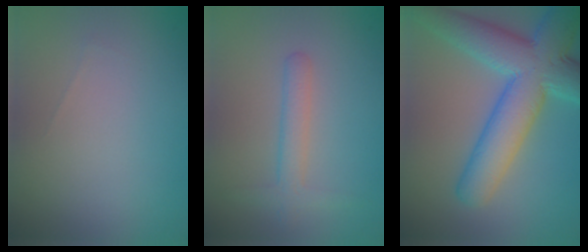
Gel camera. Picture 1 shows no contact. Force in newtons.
{"total": 2.2, "press": 2.2, "slide": 0.1}
{"total": 9.5, "press": 9.5, "slide": 0.2}